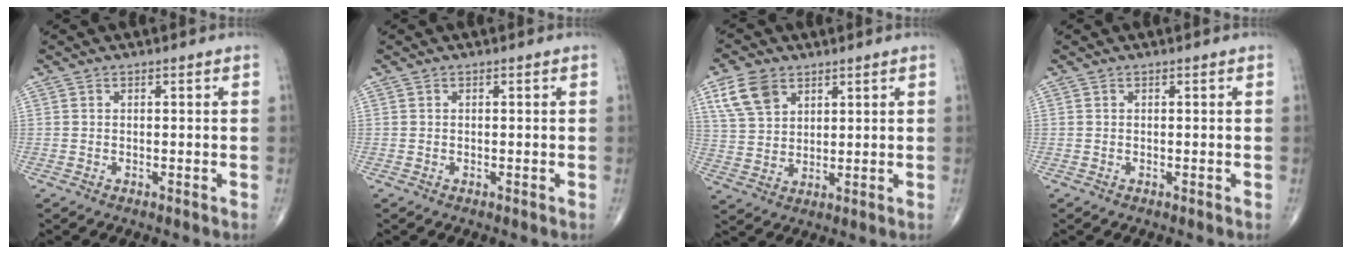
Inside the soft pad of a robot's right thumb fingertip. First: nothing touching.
{"total": 0.0}
{"total": 8.4, "force": [4.4, 5.5, 4.6], "torque": [-0.077, -0.011, 0.092]}
{"total": 0.0}